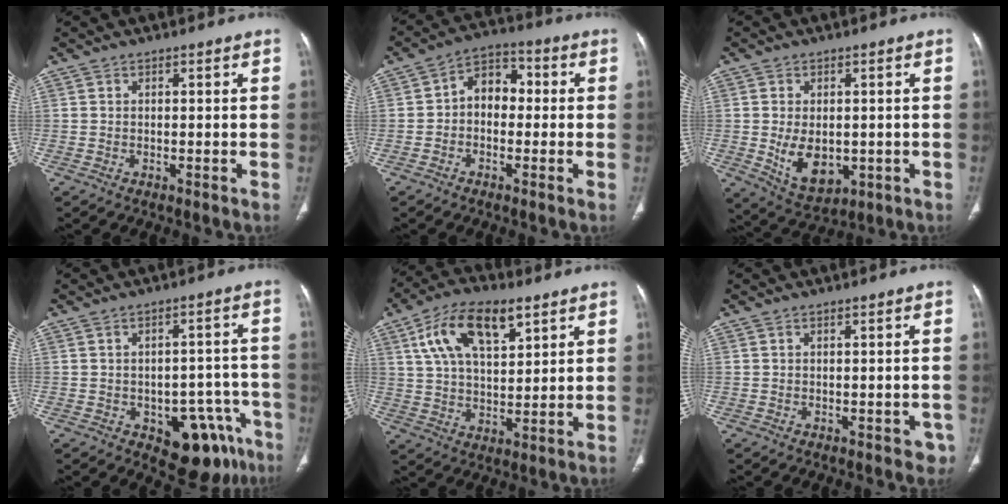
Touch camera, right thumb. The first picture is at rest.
{"total": 7.3, "force": [-0.2, 5.3, 5.0], "torque": [-0.047, 0.030, -0.019]}
{"total": 8.9, "force": [-1.1, 5.9, 6.6], "torque": [-0.088, -0.008, 0.000]}
{"total": 13.1, "force": [-6.7, 7.4, 8.4], "torque": [-0.054, 0.043, -0.080]}
{"total": 14.9, "force": [7.1, 7.2, 10.9], "torque": [-0.177, -0.006, 0.127]}
{"total": 2.6, "force": [-0.9, 1.7, 1.8], "torque": [0.003, 0.005, -0.008]}